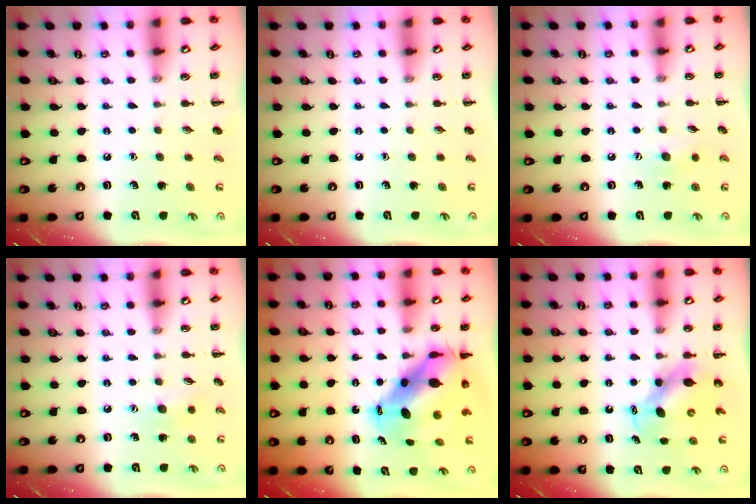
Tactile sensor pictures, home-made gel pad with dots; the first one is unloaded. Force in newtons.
{"total": 0.0}
{"total": 6.0, "press": 5.8, "slide": 1.4}
{"total": 6.2, "press": 6.2, "slide": 1.1}
{"total": 12.0, "press": 11.6, "slide": 2.8}
{"total": 6.4, "press": 6.4, "slide": 0.8}